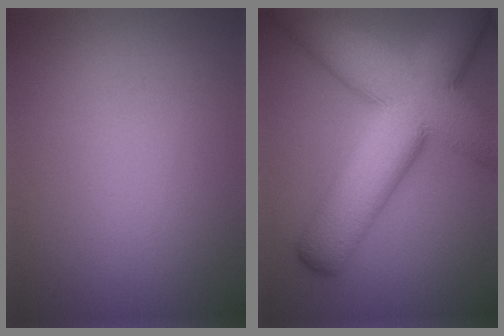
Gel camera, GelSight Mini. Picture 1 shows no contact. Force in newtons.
{"total": 14.5, "press": 14.5, "slide": 0.7}